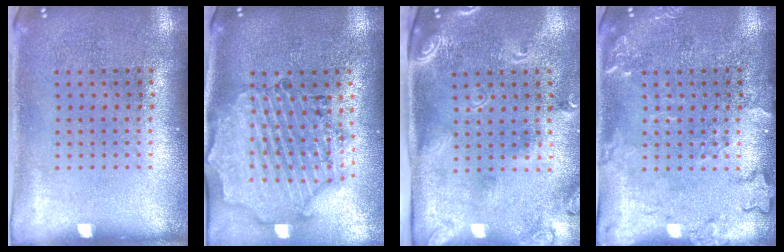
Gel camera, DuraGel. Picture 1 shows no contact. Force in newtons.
{"total": 1.8, "press": 1.8, "slide": 0.3}
{"total": 2.5, "press": 1.8, "slide": 1.7}
{"total": 2.5, "press": 2.5, "slide": 0.4}